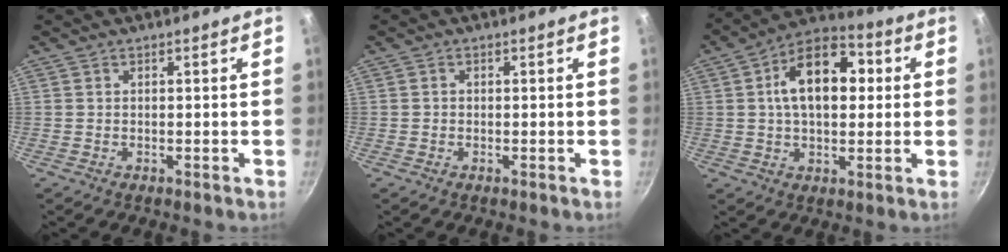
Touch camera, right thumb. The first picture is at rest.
{"total": 0.5, "force": [-0.1, 0.4, 0.3], "torque": [-0.004, 0.000, -0.005]}
{"total": 14.9, "force": [2.5, 8.9, 11.7], "torque": [-0.164, 0.023, 0.031]}